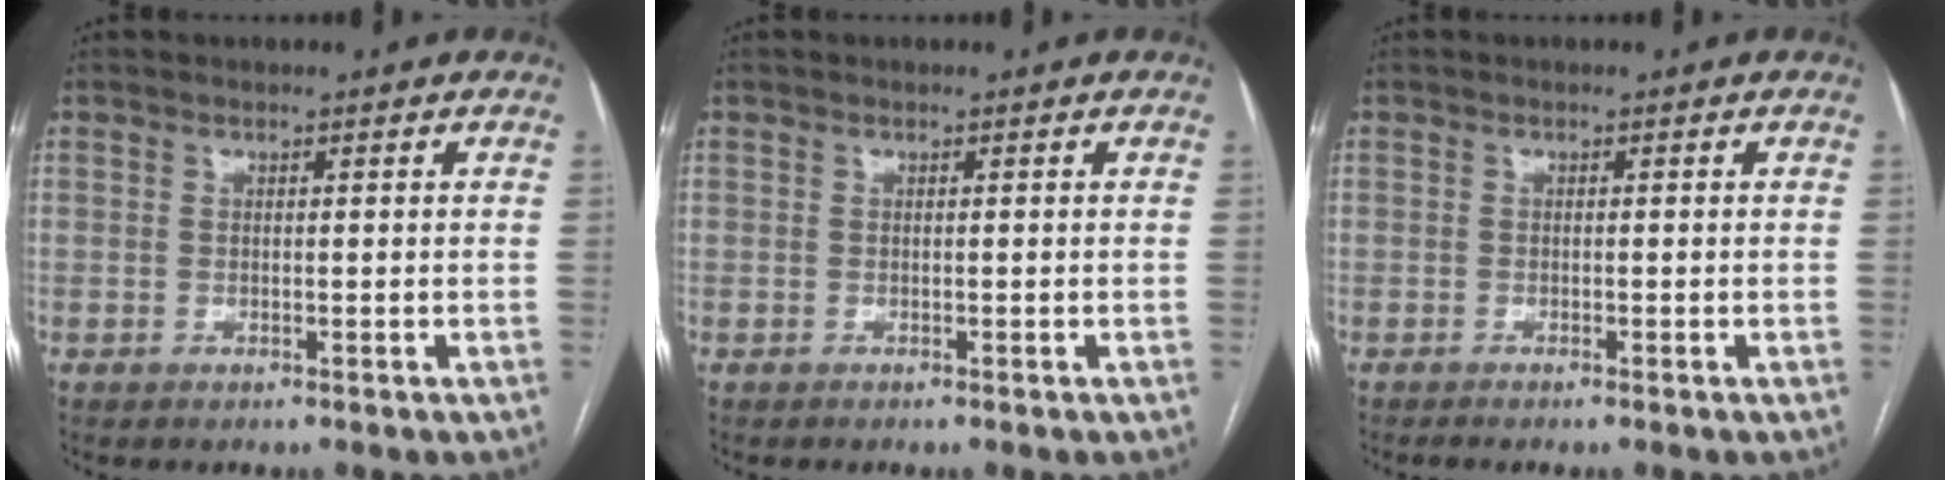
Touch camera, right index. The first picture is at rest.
{"total": 0.0}
{"total": 1.5, "force": [-1.3, 0.0, 0.9], "torque": [-0.013, -0.002, -0.017]}